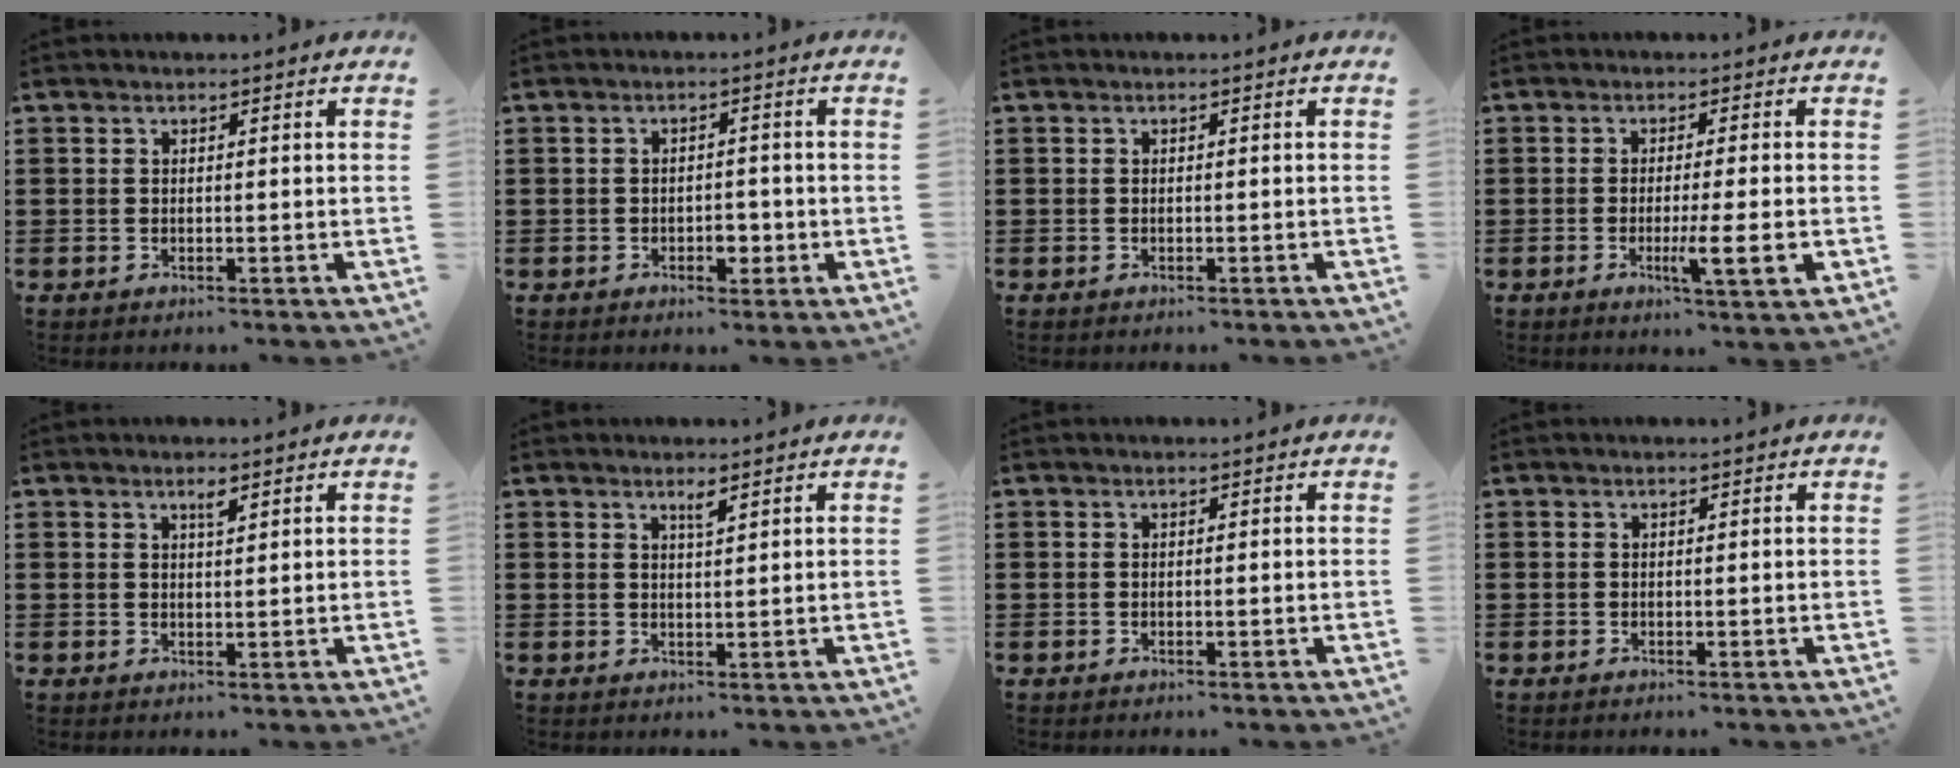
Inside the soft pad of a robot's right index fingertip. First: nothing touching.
{"total": 2.9, "force": [-1.1, 1.7, 2.1], "torque": [-0.032, -0.001, -0.022]}
{"total": 0.6, "force": [-0.6, 0.1, 0.0], "torque": [-0.002, -0.002, -0.013]}
{"total": 6.5, "force": [-1.8, 0.3, 6.2], "torque": [-0.100, -0.015, -0.027]}
{"total": 1.5, "force": [1.0, 0.3, 1.1], "torque": [-0.015, -0.001, 0.015]}
{"total": 1.5, "force": [1.2, 0.1, 0.9], "torque": [-0.011, -0.003, 0.018]}
{"total": 0.0}
{"total": 0.0}